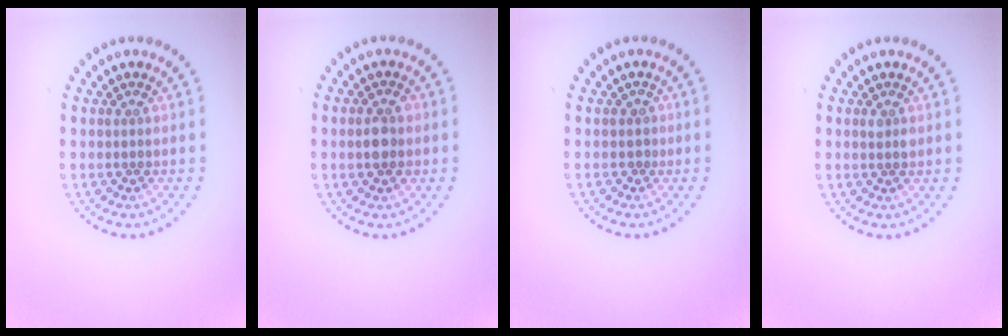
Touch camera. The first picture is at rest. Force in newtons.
{"total": 2.6, "press": 2.5, "slide": 0.3}
{"total": 0.5, "press": 0.2, "slide": 0.5}
{"total": 0.9, "press": 0.9, "slide": 0.3}